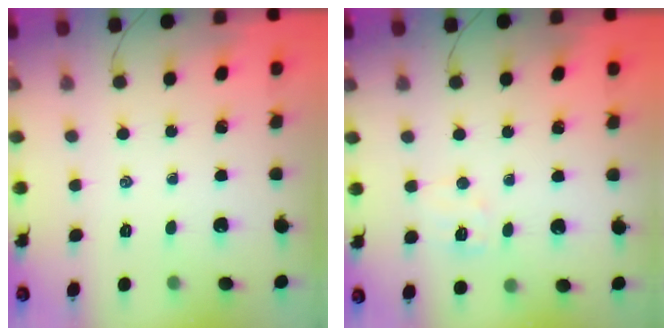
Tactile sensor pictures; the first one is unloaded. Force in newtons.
{"total": 6.0, "press": 5.8, "slide": 1.4}